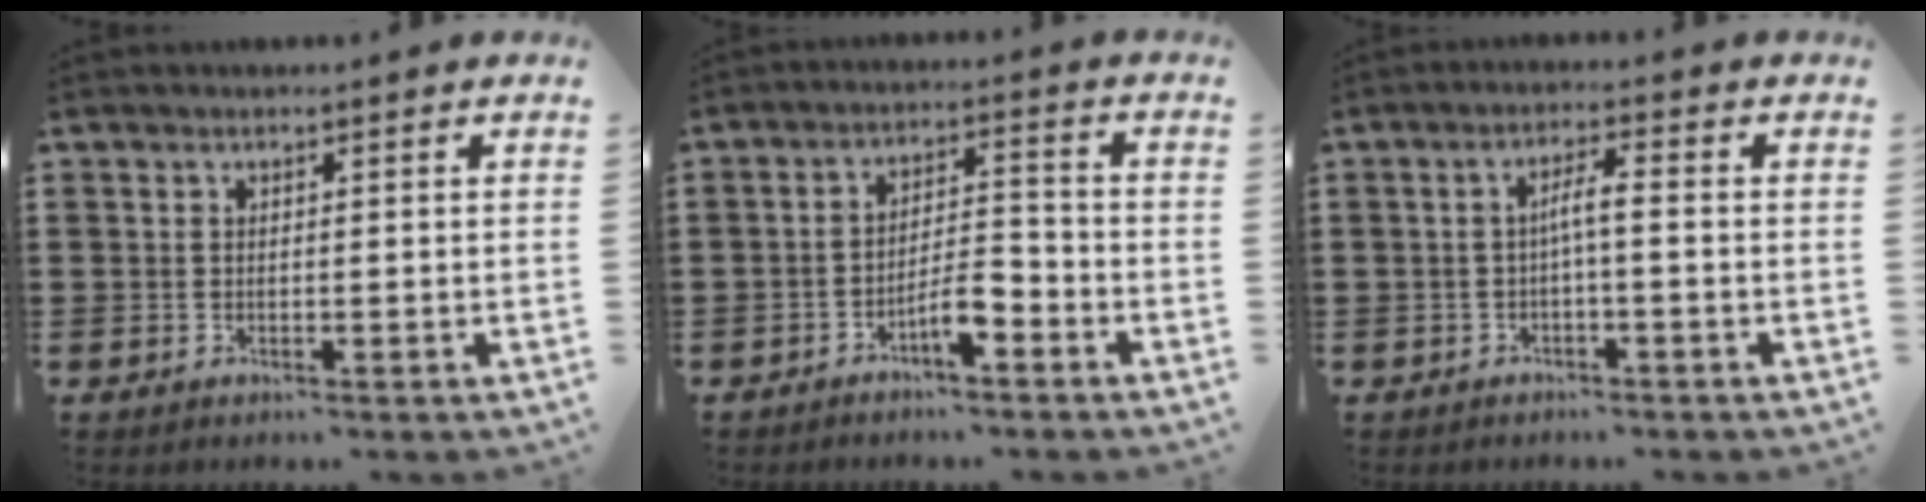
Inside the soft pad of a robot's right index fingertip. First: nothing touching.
{"total": 5.4, "force": [-3.2, 1.4, 4.1], "torque": [-0.081, 0.006, -0.063]}
{"total": 2.9, "force": [-0.6, 0.2, 2.8], "torque": [-0.054, 0.003, -0.014]}